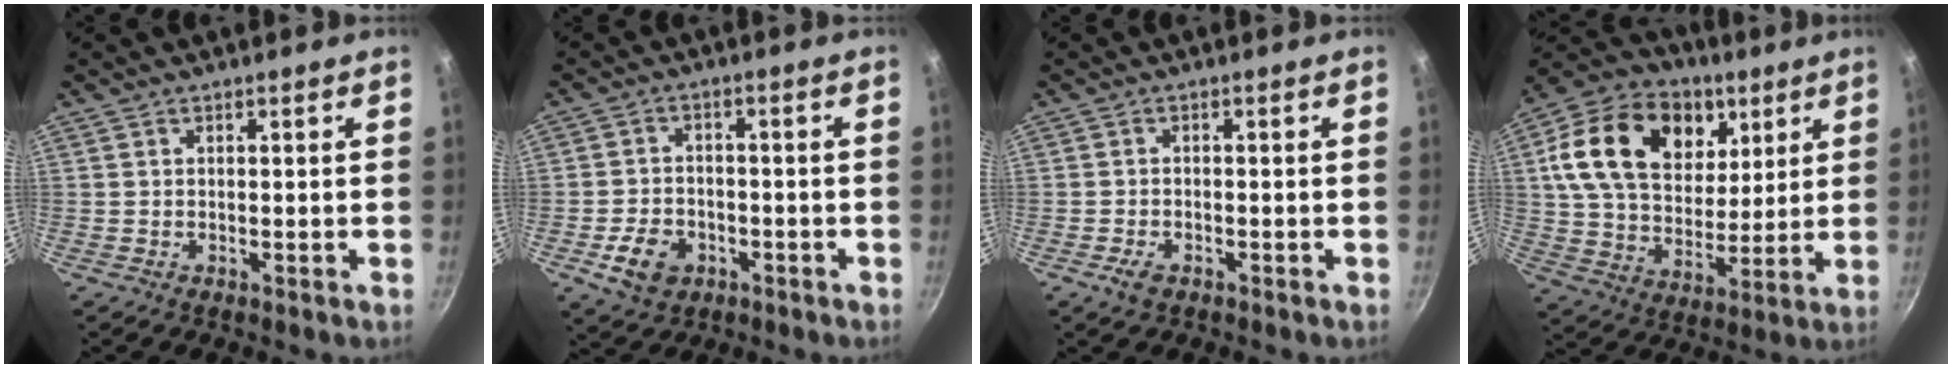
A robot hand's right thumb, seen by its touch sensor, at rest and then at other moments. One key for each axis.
{"total": 7.3, "fx": -3.0, "fy": 5.3, "fz": 4.1, "tx": -0.061, "ty": 0.017, "tz": -0.048}
{"total": 2.7, "fx": -1.6, "fy": 1.4, "fz": 1.7, "tx": -0.038, "ty": 0.010, "tz": -0.030}
{"total": 23.7, "fx": 8.3, "fy": 16.7, "fz": 14.6, "tx": -0.240, "ty": -0.011, "tz": 0.137}